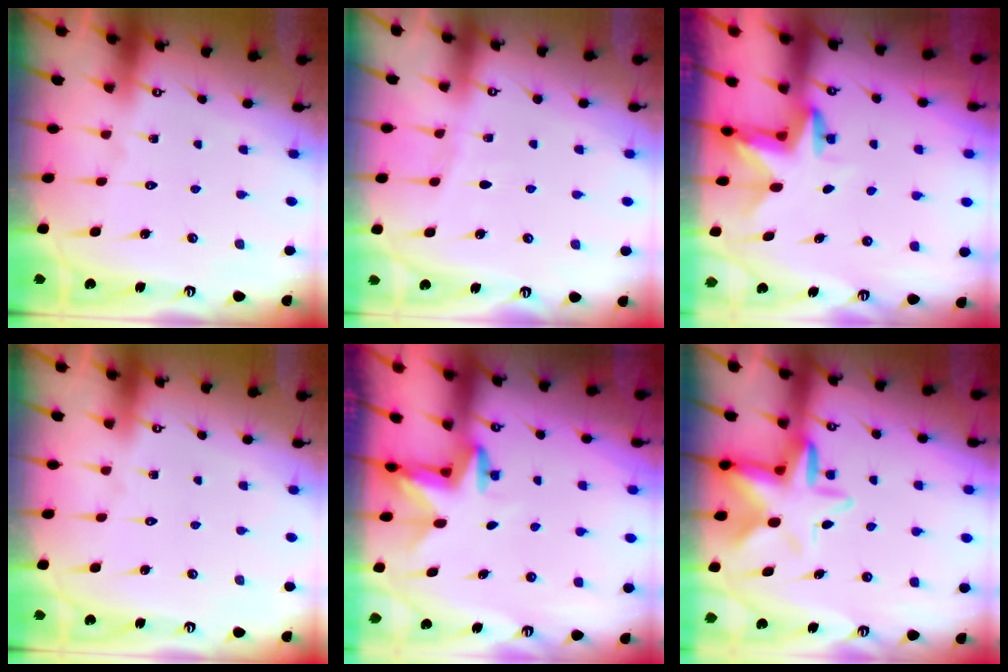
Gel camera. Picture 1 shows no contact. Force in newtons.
{"total": 2.4, "press": 2.4, "slide": 0.4}
{"total": 3.4, "press": 3.4, "slide": 0.2}
{"total": 0.0}
{"total": 2.9, "press": 2.9, "slide": 0.7}
{"total": 7.6, "press": 7.3, "slide": 2.0}